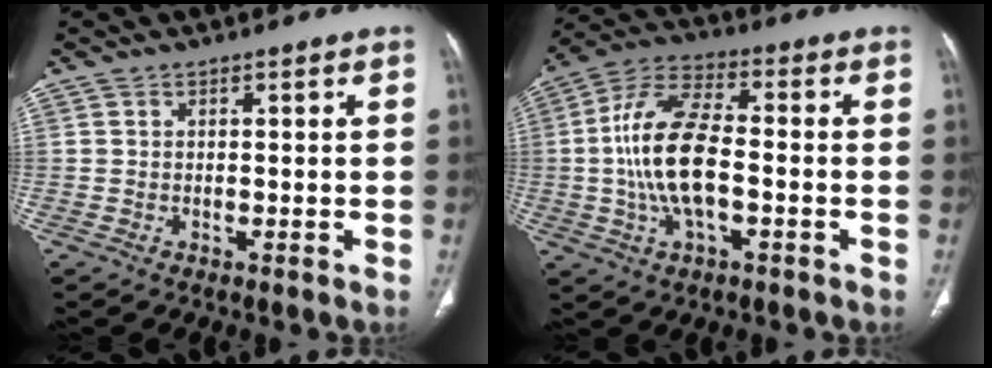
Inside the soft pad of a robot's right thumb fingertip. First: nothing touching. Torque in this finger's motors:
{"motor_torque": [2.39, 2.62, 2.01, -0.75, 0.70]}